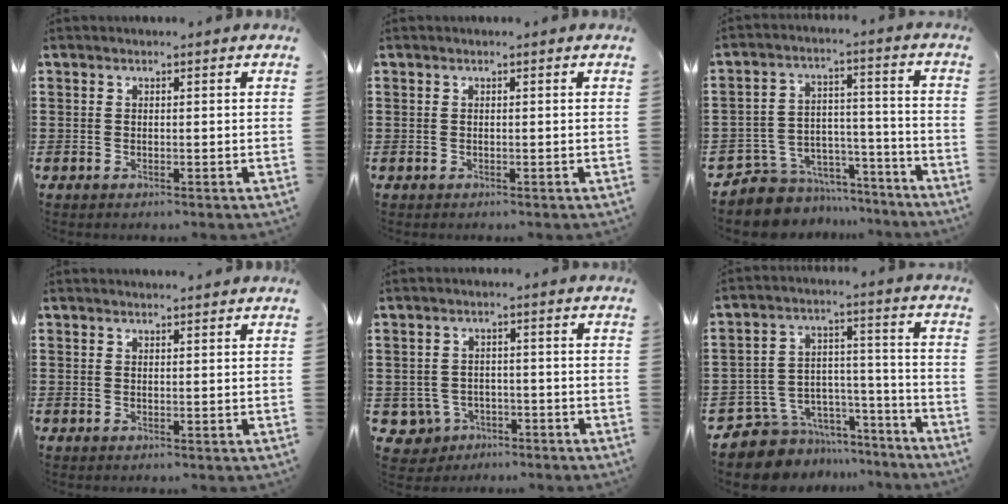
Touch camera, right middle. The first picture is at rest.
{"total": 0.0}
{"total": 7.1, "force": [-6.5, 2.7, 0.0], "torque": [-0.006, 0.012, -0.129]}
{"total": 0.8, "force": [0.8, -0.1, 0.1], "torque": [0.005, -0.005, 0.013]}
{"total": 3.1, "force": [-2.1, 2.1, 0.9], "torque": [-0.047, -0.007, -0.051]}
{"total": 7.5, "force": [-6.5, 3.7, 0.6], "torque": [-0.024, 0.011, -0.125]}